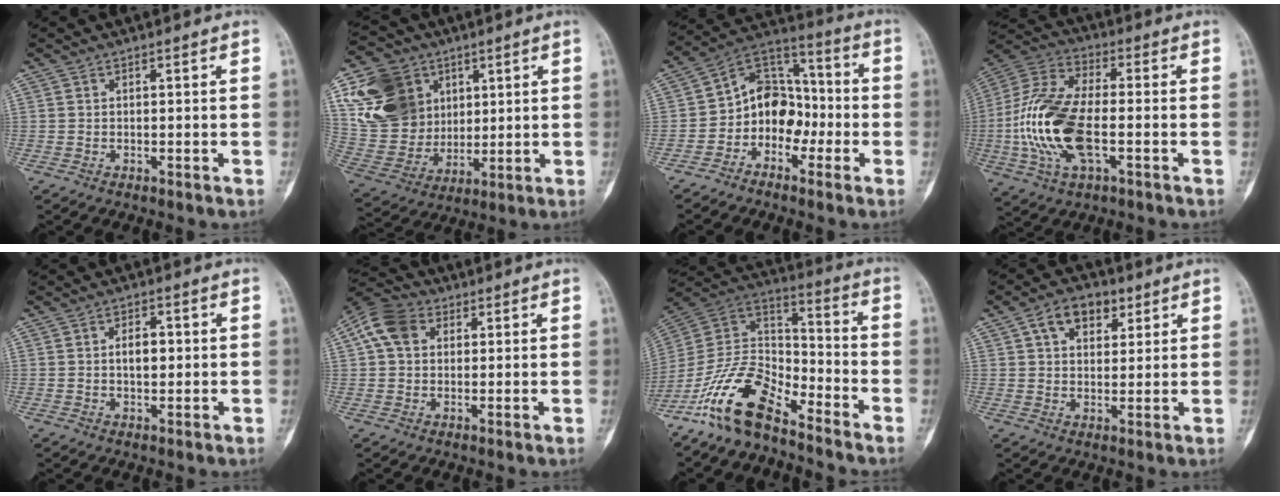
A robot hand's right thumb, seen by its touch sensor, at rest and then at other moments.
{"total": 19.9, "force": [7.1, 15.9, 9.6], "torque": [-0.169, 0.001, 0.147]}
{"total": 11.2, "force": [-3.3, 8.7, 6.1], "torque": [-0.055, 0.061, -0.073]}
{"total": 19.1, "force": [-3.4, 8.9, 16.5], "torque": [-0.357, 0.021, -0.062]}
{"total": 3.8, "force": [0.3, 2.2, 3.0], "torque": [-0.039, 0.005, 0.006]}
{"total": 7.6, "force": [2.6, 5.3, 4.8], "torque": [-0.093, 0.015, 0.040]}
{"total": 15.7, "force": [-11.1, 6.6, 8.8], "torque": [-0.149, 0.086, -0.218]}
{"total": 8.4, "force": [3.9, 5.3, 5.2], "torque": [-0.054, -0.002, 0.060]}